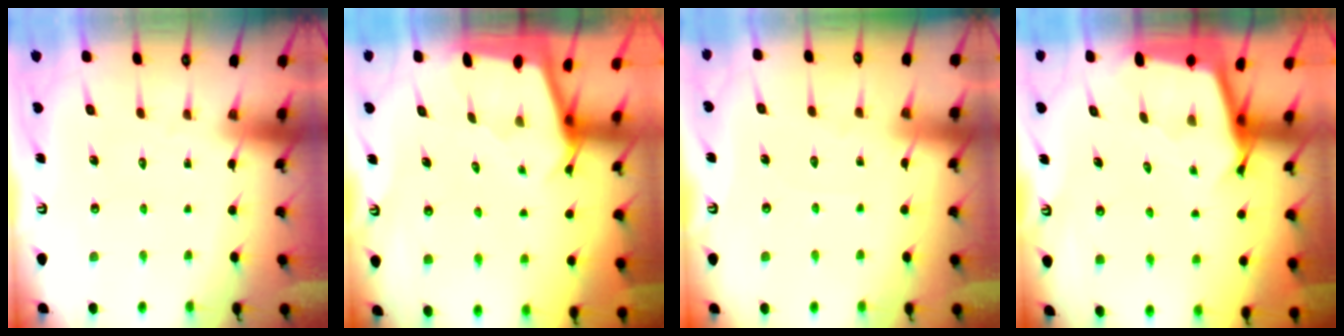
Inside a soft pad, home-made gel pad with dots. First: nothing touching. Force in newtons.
{"total": 2.3, "press": 2.3, "slide": 0.3}
{"total": 2.6, "press": 2.6, "slide": 0.4}
{"total": 2.7, "press": 2.7, "slide": 0.1}